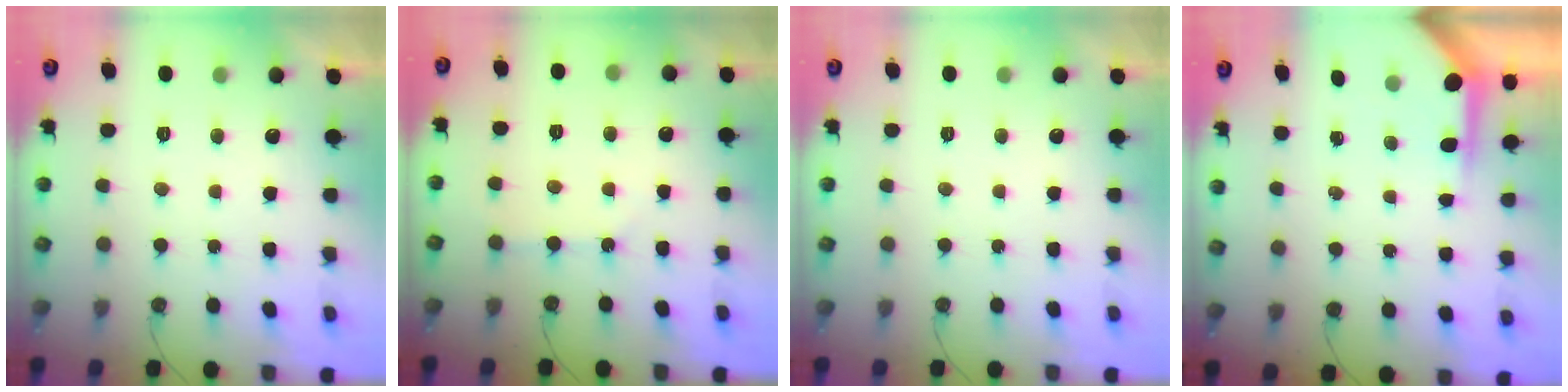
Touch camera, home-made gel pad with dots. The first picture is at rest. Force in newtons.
{"total": 2.5, "press": 2.4, "slide": 0.4}
{"total": 0.0}
{"total": 5.2, "press": 5.1, "slide": 0.2}